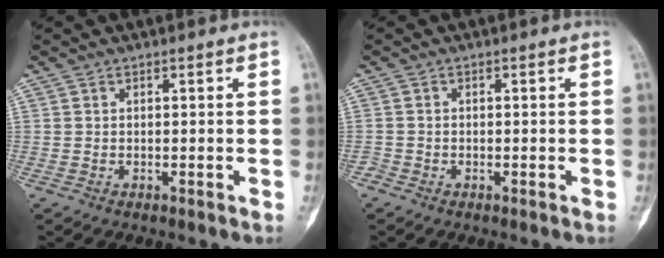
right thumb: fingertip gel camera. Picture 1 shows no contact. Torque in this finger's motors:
{"motor_torque": [-0.17, -0.05, -0.13, 0.23, 0.00]}